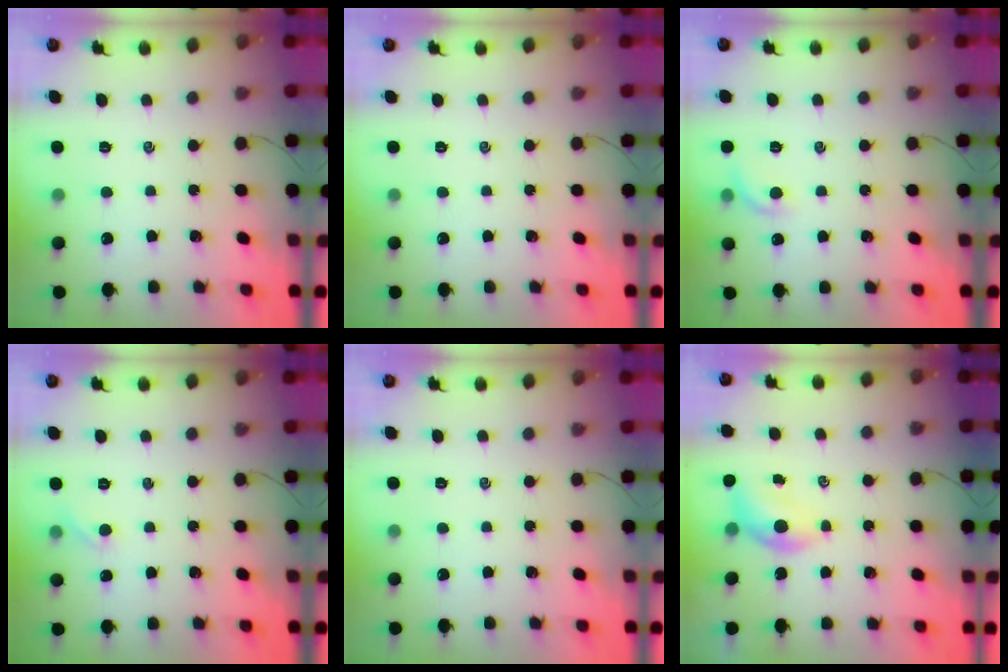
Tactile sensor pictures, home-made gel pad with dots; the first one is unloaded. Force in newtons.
{"total": 0.0}
{"total": 6.1, "press": 6.0, "slide": 1.4}
{"total": 4.0, "press": 3.7, "slide": 1.5}
{"total": 0.0}
{"total": 4.8, "press": 4.7, "slide": 0.7}